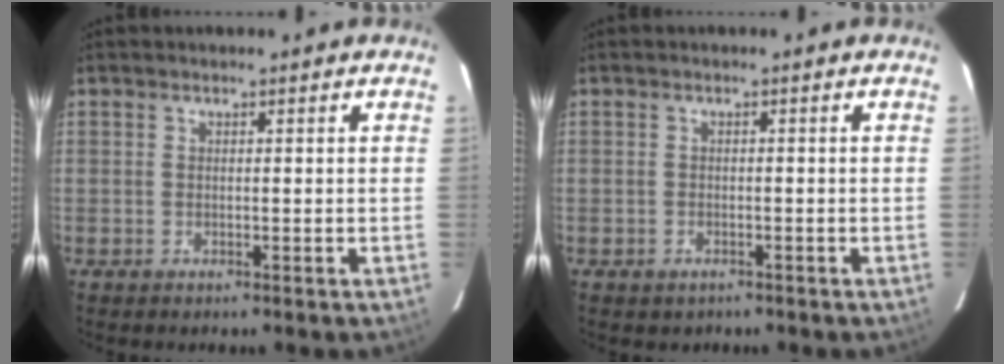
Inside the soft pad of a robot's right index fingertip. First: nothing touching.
{"total": 1.3, "force": [-0.8, 1.0, 0.3], "torque": [-0.009, 0.002, -0.002]}